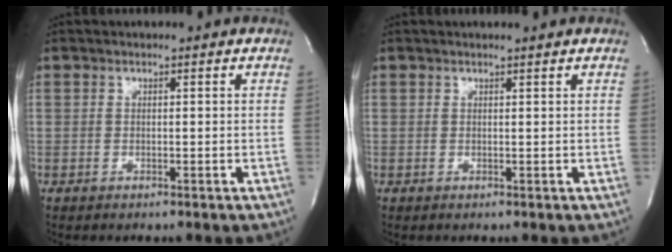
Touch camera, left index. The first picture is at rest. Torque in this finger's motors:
{"motor_torque": [0.14, -0.18, -0.07, 0.00]}